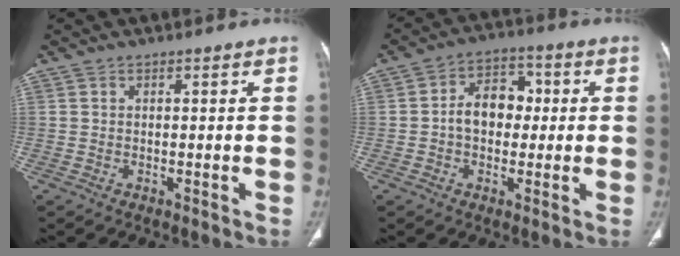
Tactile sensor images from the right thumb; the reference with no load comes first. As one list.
[{"total": 8.7, "force": [0.0, 6.4, 5.8], "torque": [-0.062, 0.026, -0.009]}]